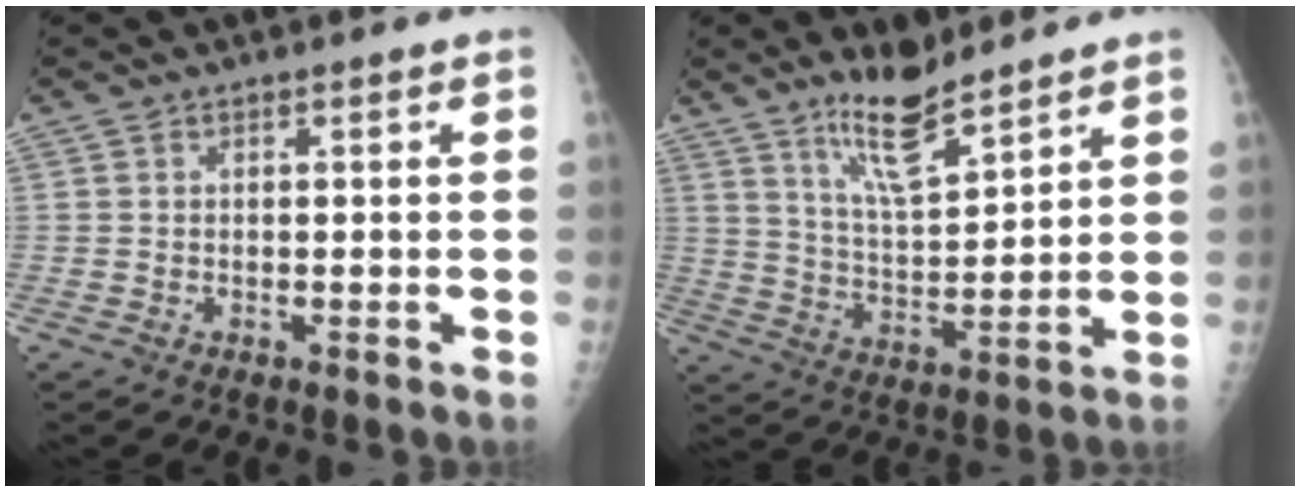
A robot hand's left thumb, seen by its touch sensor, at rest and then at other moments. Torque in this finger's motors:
{"motor_torque": [0.08, 0.08, 0.79, -0.60, 0.11]}